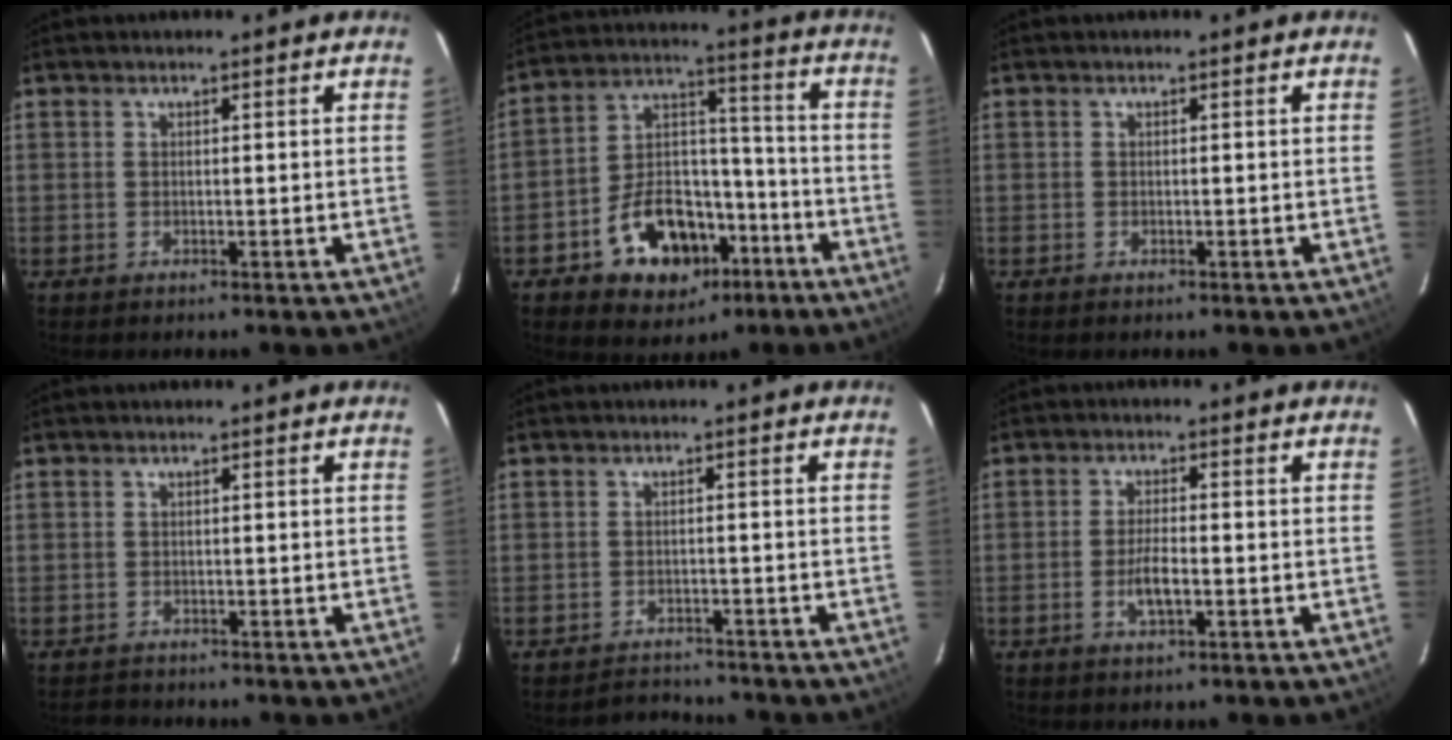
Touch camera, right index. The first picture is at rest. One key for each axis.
{"total": 15.8, "fx": -8.3, "fy": 10.6, "fz": 8.3, "tx": -0.161, "ty": 0.045, "tz": -0.112}
{"total": 0.0}
{"total": 1.7, "fx": -1.5, "fy": 0.9, "fz": -0.3, "tx": 0.002, "ty": 0.006, "tz": -0.025}
{"total": 3.8, "fx": -3.3, "fy": 1.8, "fz": -0.4, "tx": 0.001, "ty": 0.018, "tz": -0.055}
{"total": 4.4, "fx": -1.5, "fy": 1.2, "fz": 3.9, "tx": -0.079, "ty": 0.000, "tz": -0.024}